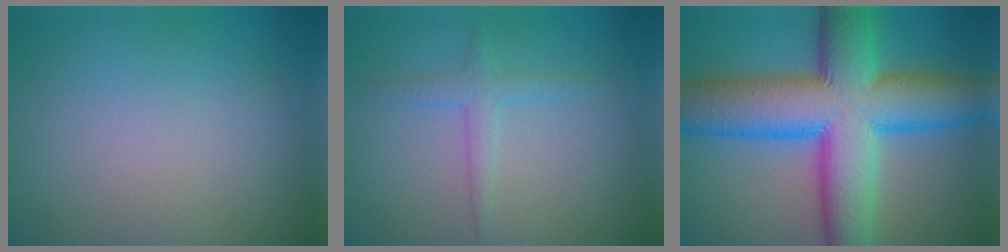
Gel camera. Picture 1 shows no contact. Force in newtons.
{"total": 1.7, "press": 1.7, "slide": 0.0}
{"total": 13.8, "press": 13.8, "slide": 0.3}